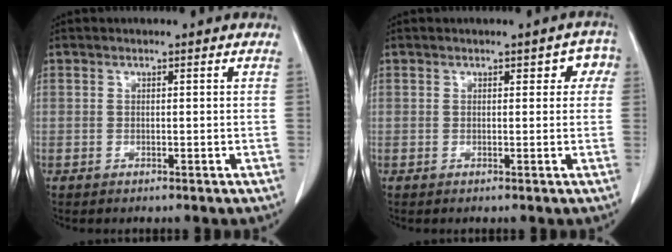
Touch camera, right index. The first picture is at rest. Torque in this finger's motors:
{"motor_torque": [0.09, 0.12, 0.04, 0.00]}